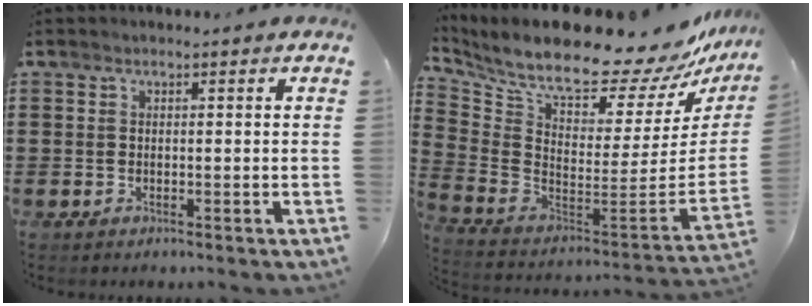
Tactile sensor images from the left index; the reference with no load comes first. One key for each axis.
{"total": 12.2, "fx": 10.4, "fy": 2.2, "fz": 6.0, "tx": -0.133, "ty": -0.090, "tz": 0.172}